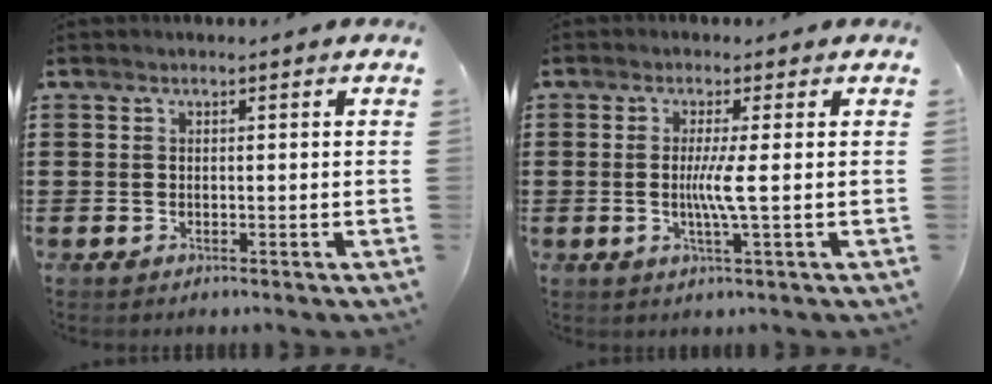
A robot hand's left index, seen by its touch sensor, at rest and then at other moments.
{"total": 3.9, "force": [-0.1, -0.5, 3.9], "torque": [-0.072, -0.007, -0.006]}